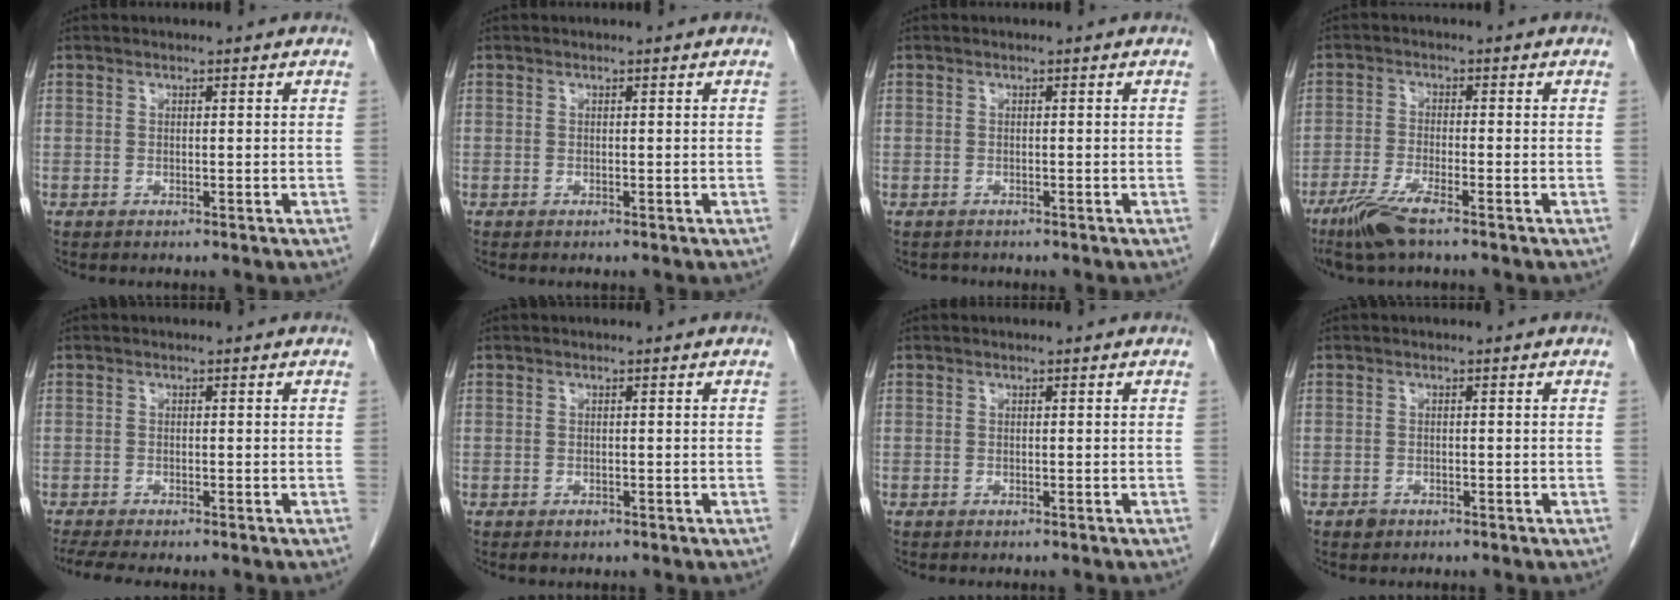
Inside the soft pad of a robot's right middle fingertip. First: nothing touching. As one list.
[{"total": 0.0}, {"total": 0.8, "force": [-0.7, 0.4, 0.0], "torque": [-0.009, -0.001, -0.012]}, {"total": 6.0, "force": [-4.2, 0.4, 4.4], "torque": [-0.096, -0.016, -0.081]}, {"total": 5.5, "force": [-4.6, 0.9, 2.9], "torque": [-0.044, -0.011, -0.072]}, {"total": 0.8, "force": [-0.5, 0.4, 0.4], "torque": [-0.008, 0.000, -0.006]}, {"total": 0.7, "force": [-0.7, 0.2, 0.3], "torque": [-0.003, -0.001, -0.009]}, {"total": 1.0, "force": [-0.7, 0.7, 0.2], "torque": [-0.003, 0.002, -0.010]}]